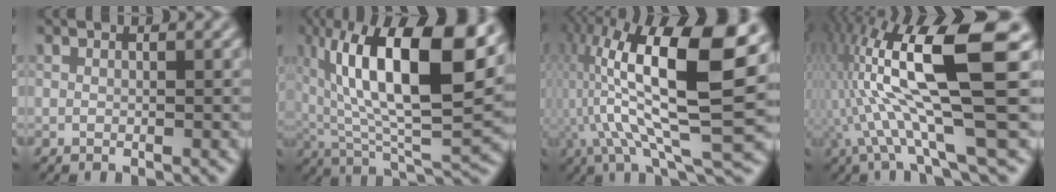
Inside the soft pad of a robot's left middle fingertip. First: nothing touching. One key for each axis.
{"total": 14.5, "fx": 4.5, "fy": 5.2, "fz": 12.8, "tx": -0.223, "ty": 0.014, "tz": 0.084}
{"total": 15.6, "fx": 1.0, "fy": 4.3, "fz": 14.9, "tx": -0.299, "ty": 0.022, "tz": 0.033}
{"total": 11.5, "fx": -0.6, "fy": 1.9, "fz": 11.4, "tx": -0.228, "ty": 0.019, "tz": 0.004}